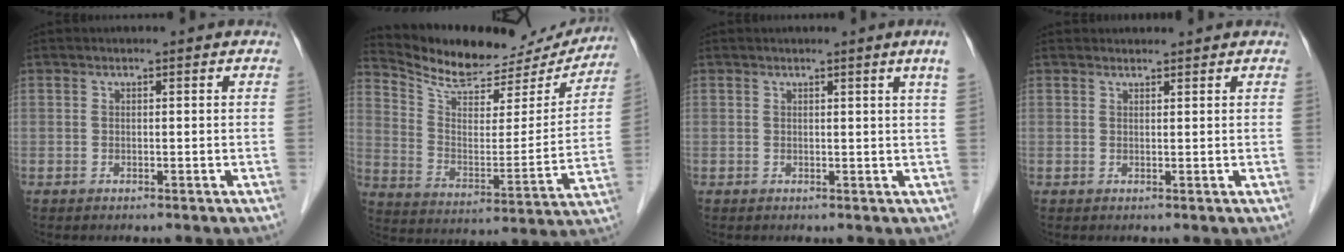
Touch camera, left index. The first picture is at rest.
{"total": 20.3, "force": [19.1, 5.4, 4.0], "torque": [-0.067, -0.033, 0.277]}
{"total": 2.6, "force": [1.6, -0.9, 1.8], "torque": [-0.025, -0.010, 0.018]}
{"total": 1.2, "force": [1.2, 0.2, -0.1], "torque": [-0.007, 0.010, 0.021]}